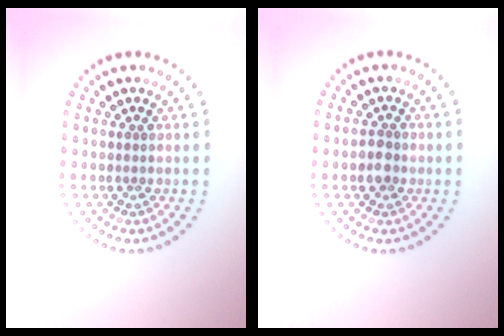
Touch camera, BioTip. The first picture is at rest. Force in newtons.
{"total": 1.7, "press": 1.6, "slide": 0.5}